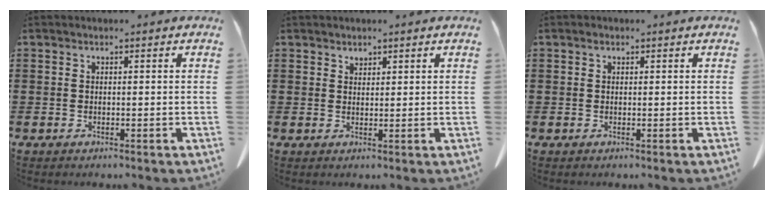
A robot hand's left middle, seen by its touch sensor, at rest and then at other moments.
{"total": 1.4, "force": [1.3, 0.4, 0.2], "torque": [0.002, -0.007, 0.025]}
{"total": 0.6, "force": [0.3, 0.3, 0.4], "torque": [-0.010, 0.001, 0.006]}